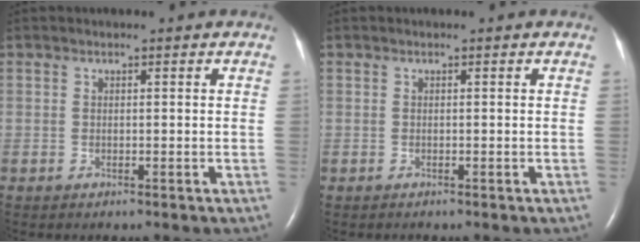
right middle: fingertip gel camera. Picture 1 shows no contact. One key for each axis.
{"total": 0.0}